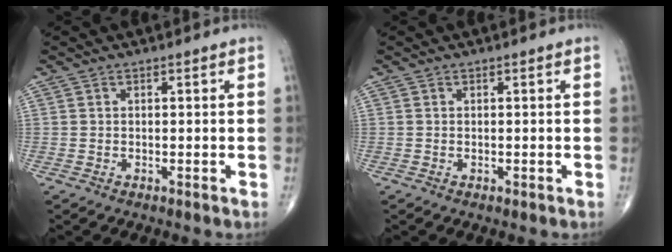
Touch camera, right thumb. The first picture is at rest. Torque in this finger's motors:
{"motor_torque": [-0.22, -0.16, -0.29, -0.23, -0.01]}